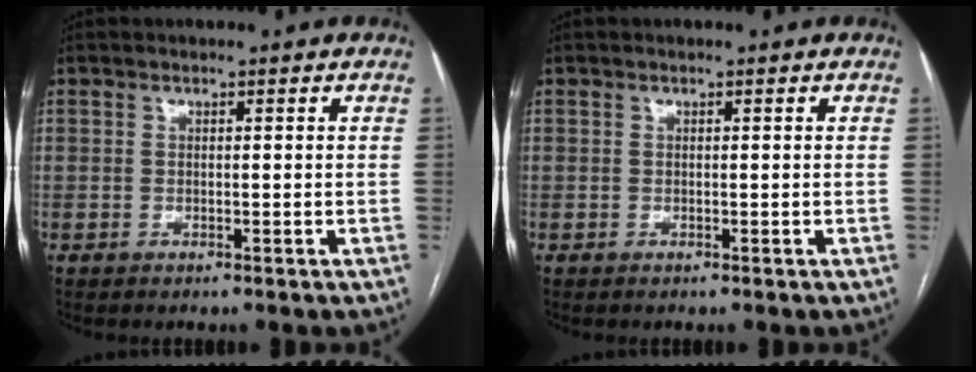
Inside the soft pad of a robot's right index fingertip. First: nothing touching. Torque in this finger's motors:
{"motor_torque": [-0.01, 0.01, 0.00, 0.00]}